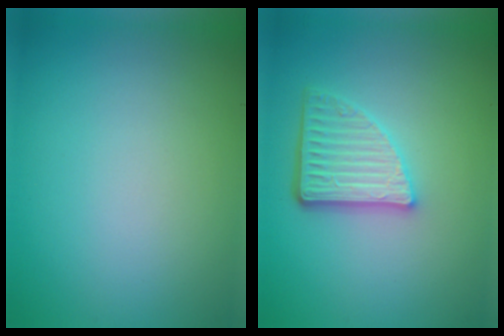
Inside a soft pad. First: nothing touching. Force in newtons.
{"total": 4.6, "press": 3.5, "slide": 2.9}